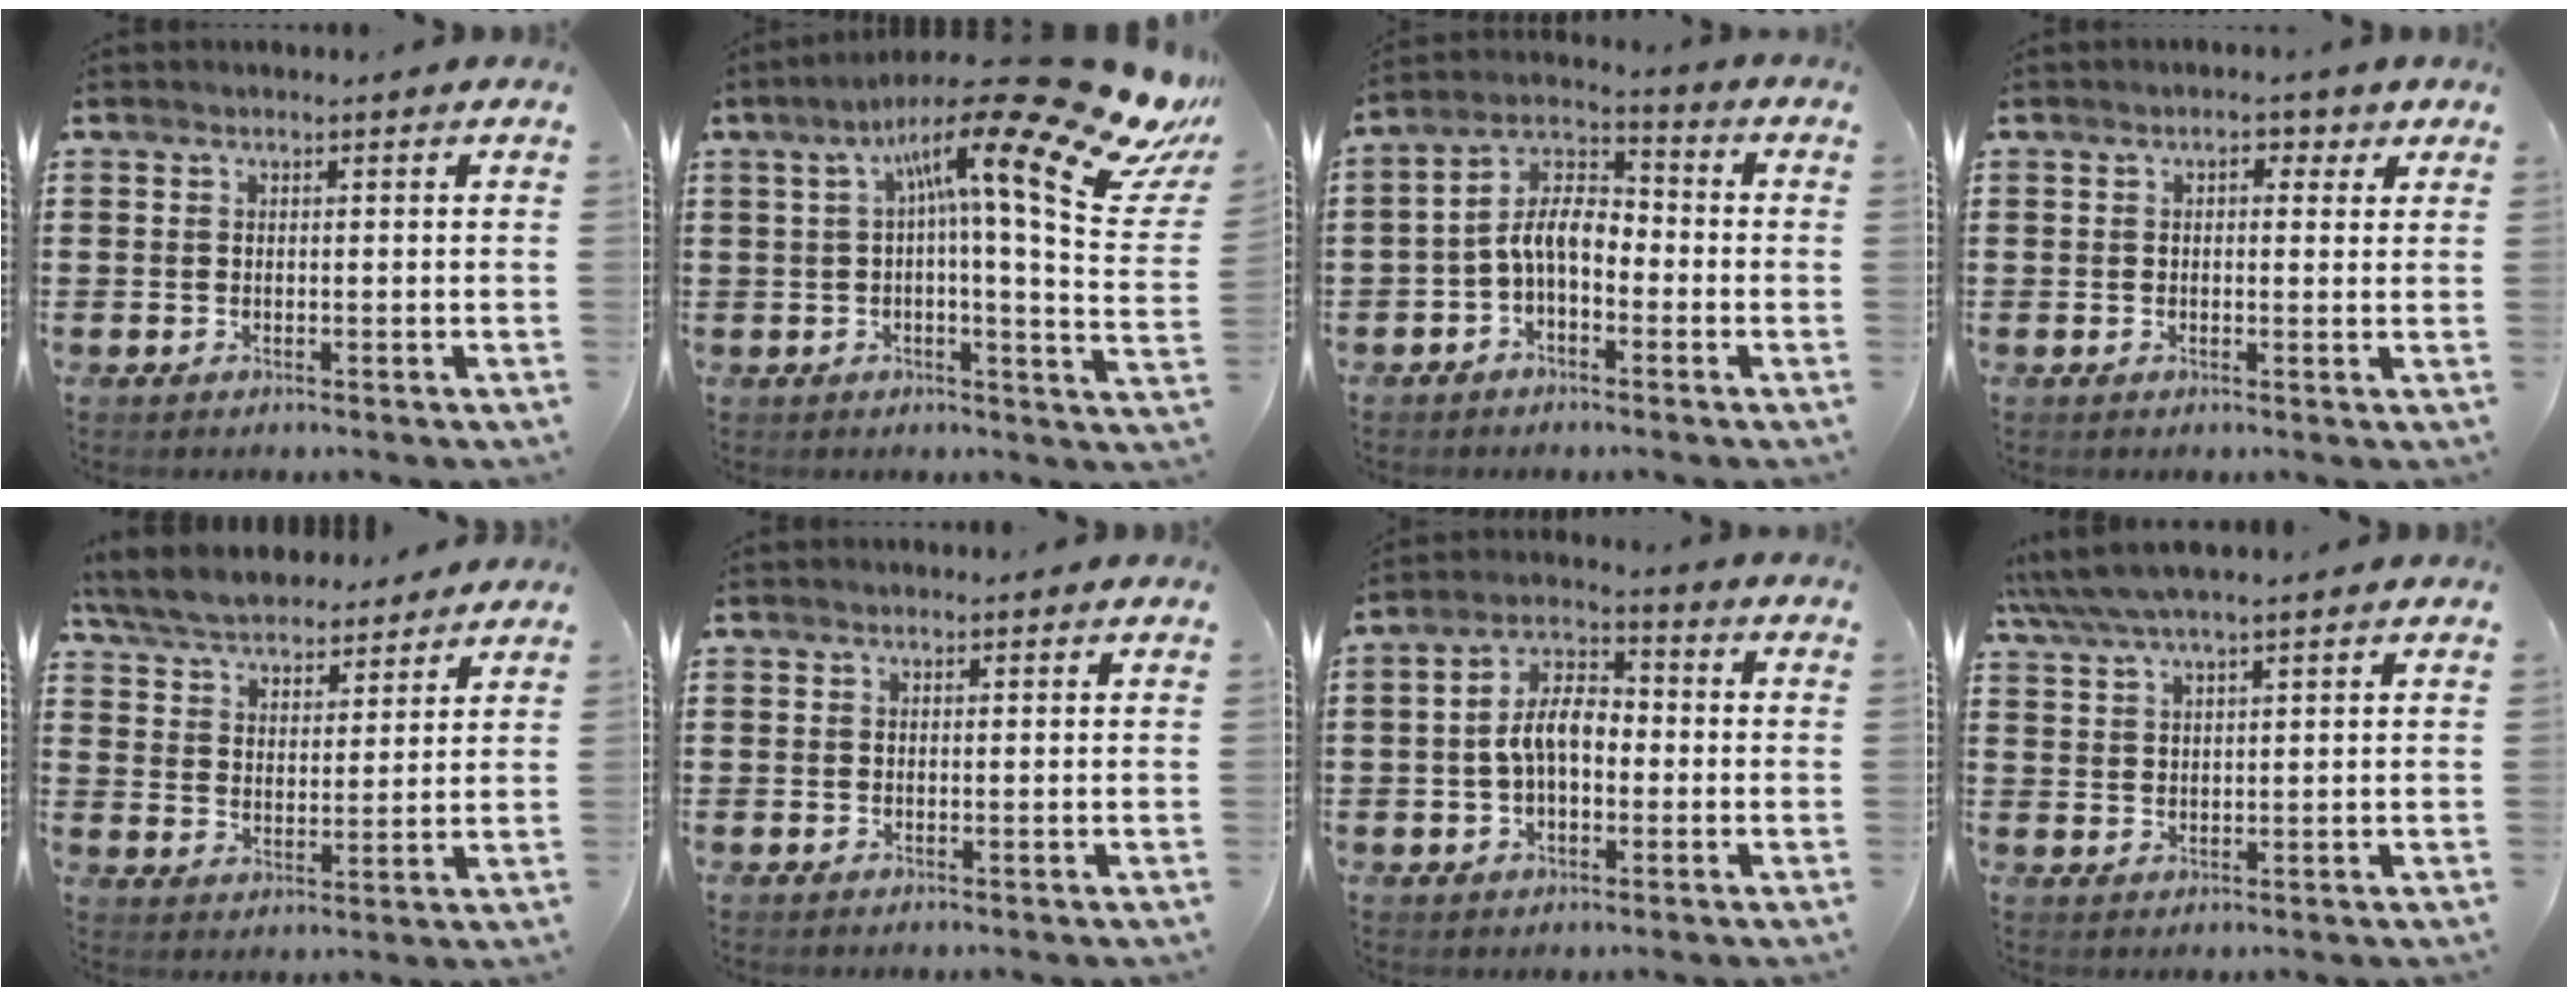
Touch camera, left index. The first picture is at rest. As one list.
[{"total": 18.1, "force": [10.2, 2.5, 14.8], "torque": [-0.256, -0.068, 0.156]}, {"total": 7.0, "force": [-1.8, 3.7, 5.7], "torque": [-0.141, 0.000, -0.046]}, {"total": 2.7, "force": [1.2, 1.4, 2.0], "torque": [-0.029, 0.005, 0.013]}, {"total": 6.1, "force": [5.9, 1.0, 1.2], "torque": [-0.052, -0.028, 0.105]}, {"total": 0.0}, {"total": 7.4, "force": [-0.5, 4.2, 6.0], "torque": [-0.133, 0.009, -0.016]}, {"total": 4.3, "force": [3.6, 0.3, 2.3], "torque": [-0.055, -0.006, 0.065]}]